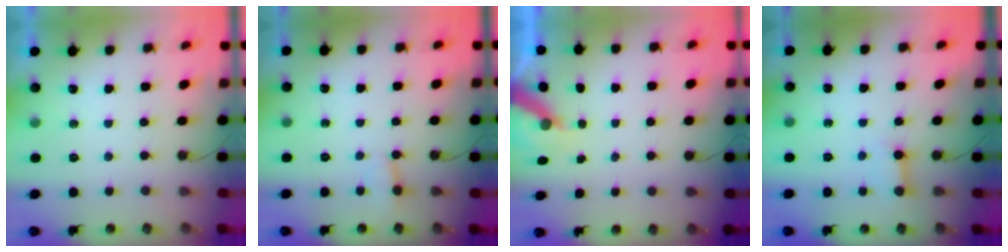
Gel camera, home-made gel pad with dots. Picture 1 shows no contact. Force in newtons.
{"total": 2.6, "press": 2.6, "slide": 0.2}
{"total": 5.4, "press": 5.4, "slide": 0.6}
{"total": 3.6, "press": 3.5, "slide": 0.3}